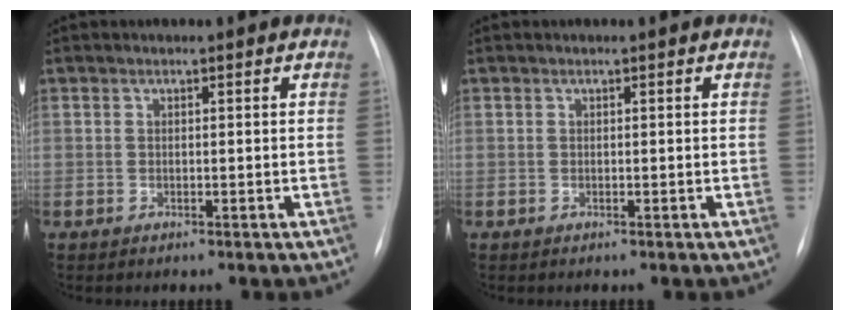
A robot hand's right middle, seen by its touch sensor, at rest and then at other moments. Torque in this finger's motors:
{"motor_torque": [0.25, -0.34, -0.01, 0.01]}